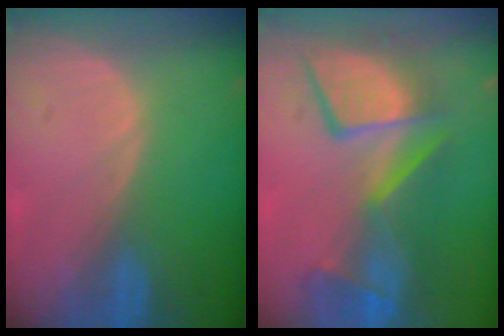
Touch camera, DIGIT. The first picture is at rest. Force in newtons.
{"total": 10.8, "press": 10.2, "slide": 3.5}